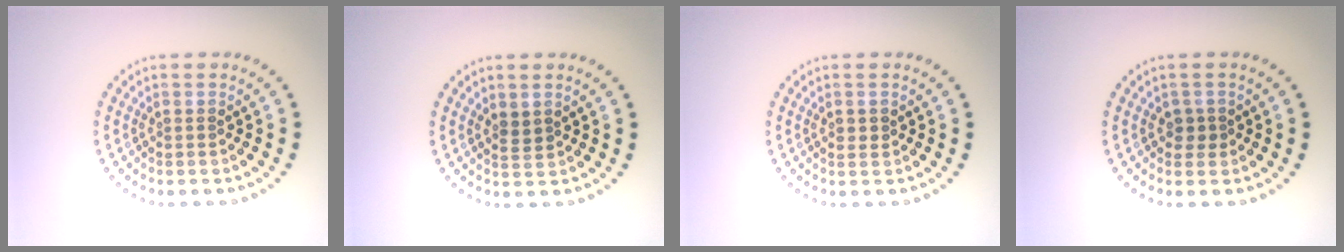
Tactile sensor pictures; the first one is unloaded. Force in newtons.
{"total": 1.1, "press": 1.0, "slide": 0.6}
{"total": 0.8, "press": 0.8, "slide": 0.1}
{"total": 1.3, "press": 1.2, "slide": 0.5}